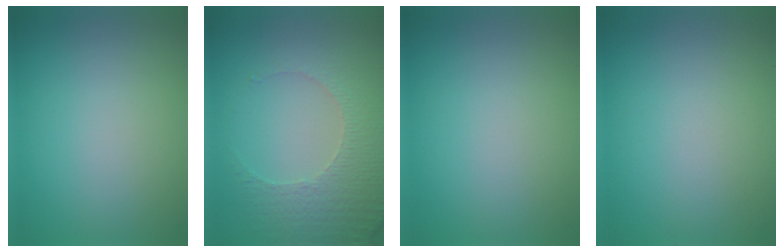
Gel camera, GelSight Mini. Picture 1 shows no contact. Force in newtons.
{"total": 4.7, "press": 3.5, "slide": 3.1}
{"total": 0.0}
{"total": 0.0}